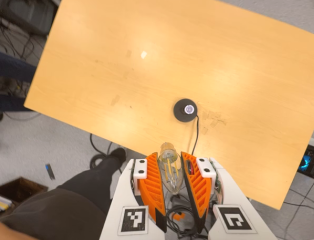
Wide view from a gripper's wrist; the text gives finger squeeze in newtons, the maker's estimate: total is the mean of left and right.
{"total": 12.7, "left": 14.2, "right": 11.2}